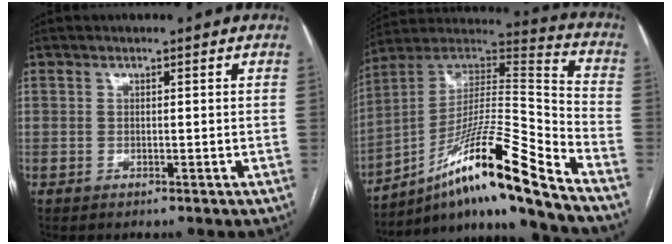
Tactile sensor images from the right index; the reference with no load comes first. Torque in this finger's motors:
{"motor_torque": [1.12, -1.02, 0.77, 0.18]}